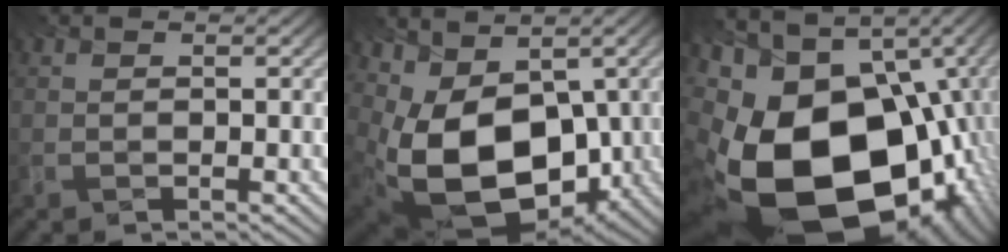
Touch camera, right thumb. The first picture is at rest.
{"total": 13.9, "force": [-3.3, 8.8, 10.2], "torque": [-0.246, -0.043, -0.026]}
{"total": 23.1, "force": [-7.9, 15.8, 14.9], "torque": [-0.313, -0.076, -0.111]}